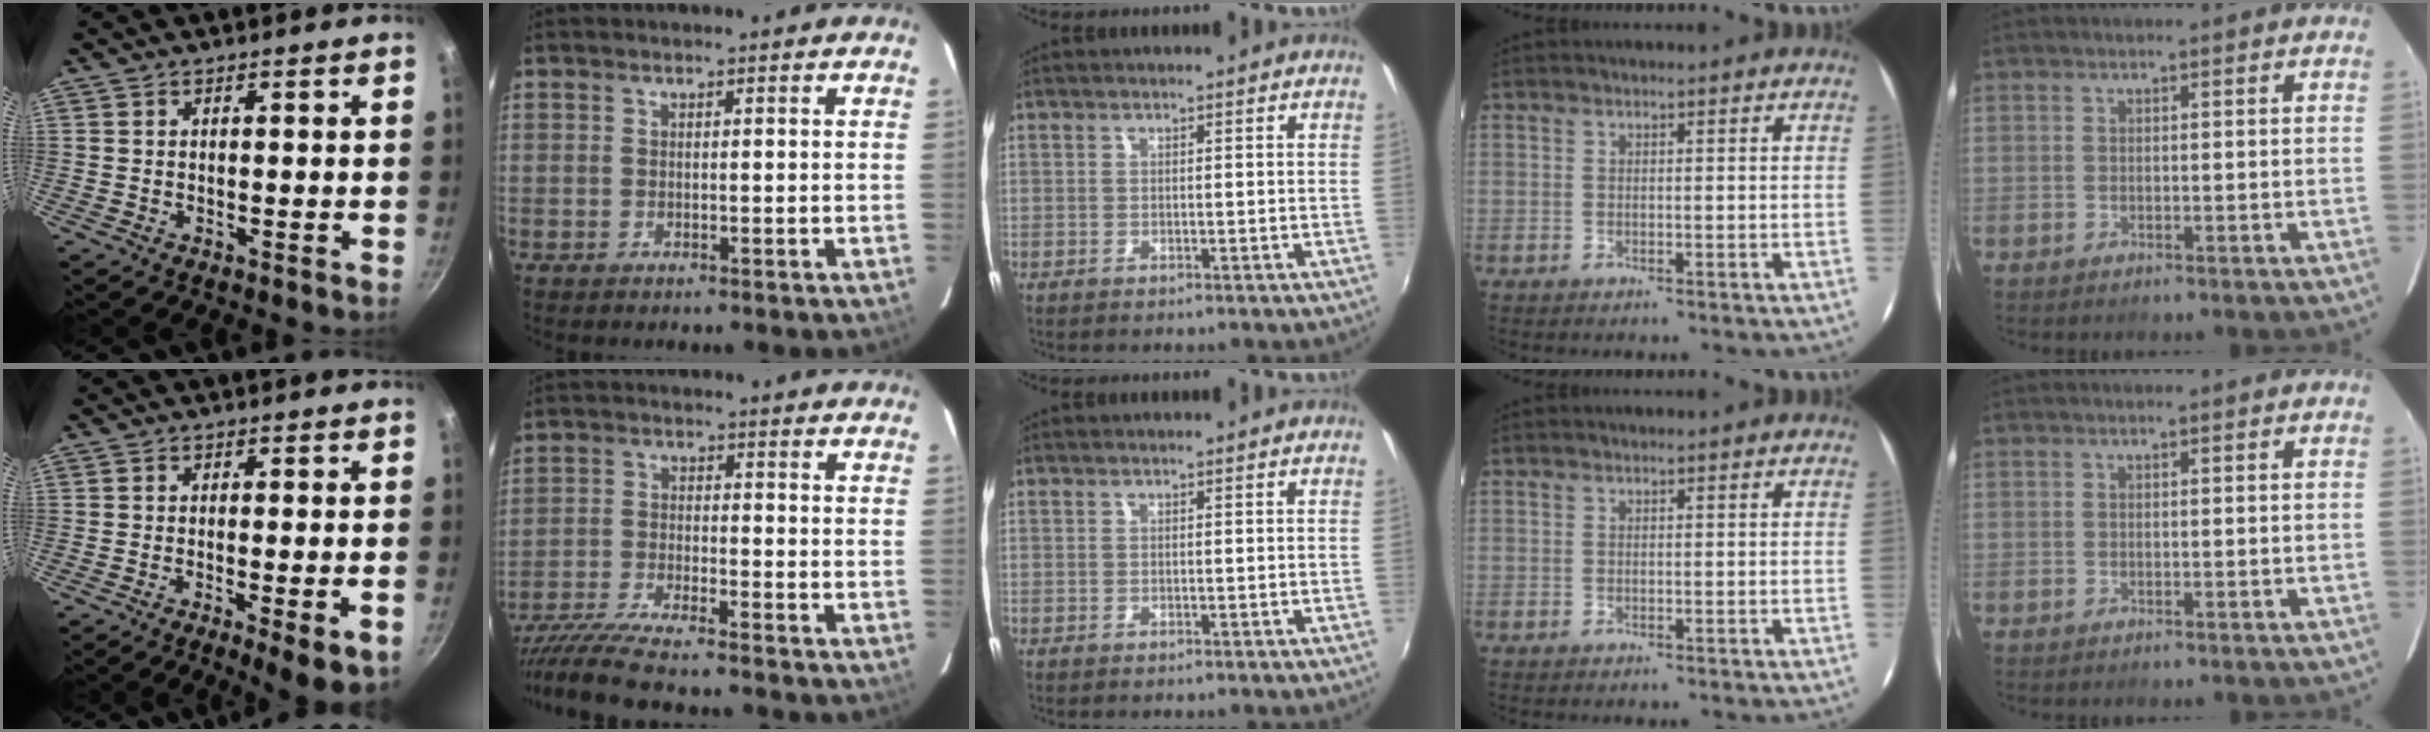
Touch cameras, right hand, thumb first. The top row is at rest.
{"thumb": {"total": 7.3, "force": [-2.7, 1.6, 6.6], "torque": [-0.090, 0.000, -0.036]}, "index": {"total": 11.8, "force": [-10.5, 0.0, 5.3], "torque": [-0.128, -0.027, -0.196]}}